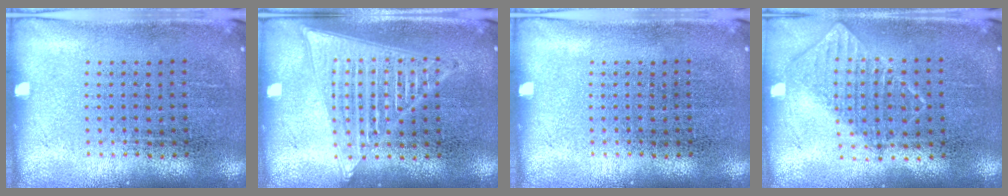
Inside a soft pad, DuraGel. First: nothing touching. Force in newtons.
{"total": 2.0, "press": 2.0, "slide": 0.2}
{"total": 0.0}
{"total": 0.7, "press": 0.7, "slide": 0.1}